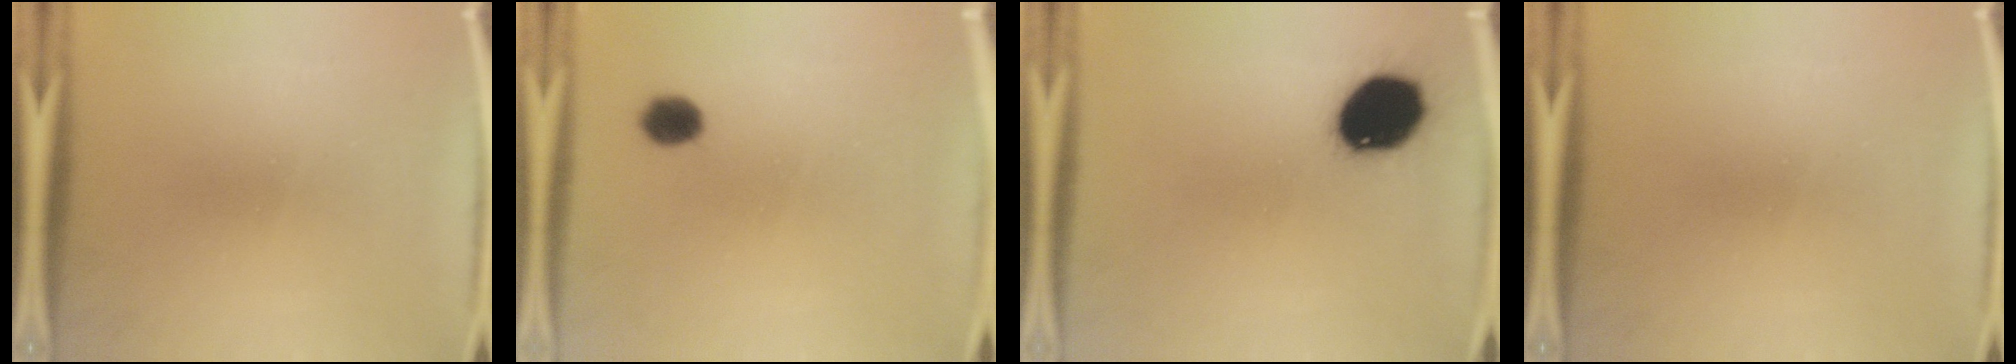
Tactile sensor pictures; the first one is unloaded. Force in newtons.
{"total": 4.4}
{"total": 15.6}
{"total": 0.0}